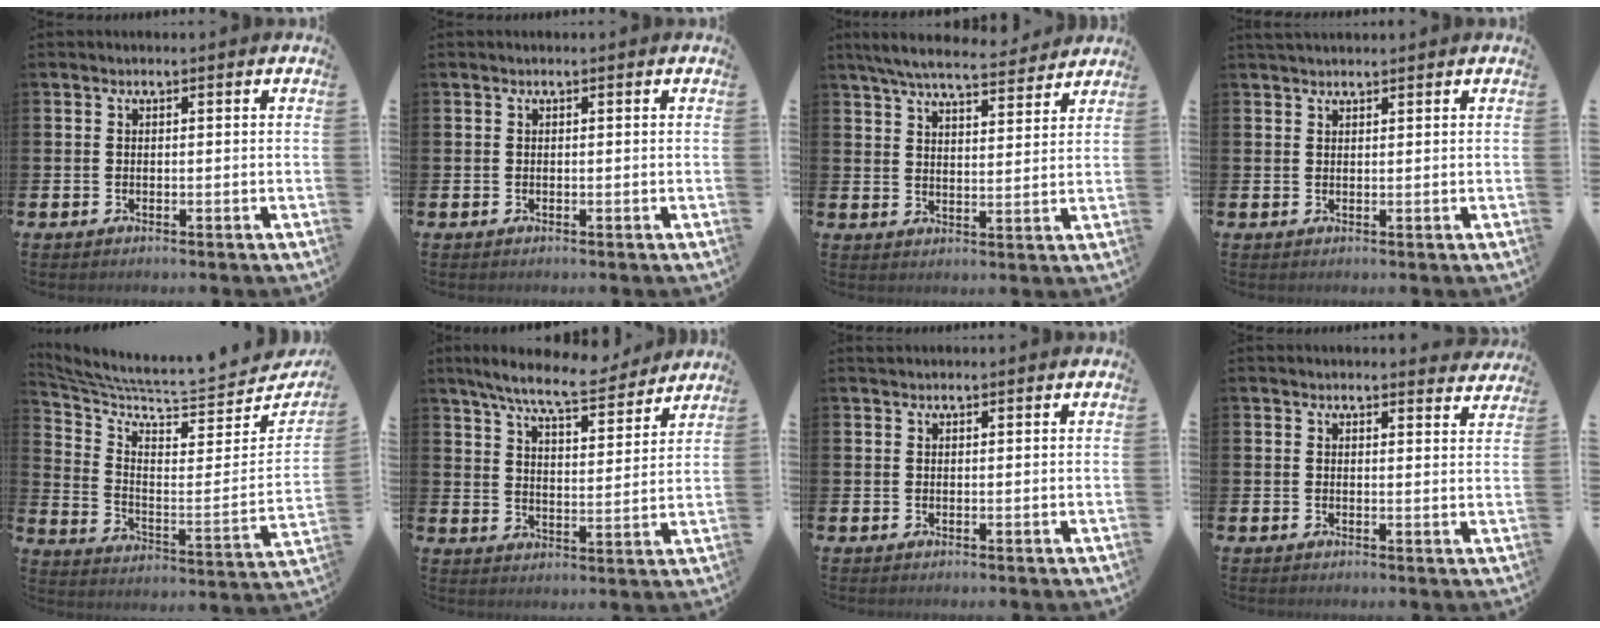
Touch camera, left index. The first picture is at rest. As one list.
[{"total": 0.0}, {"total": 6.9, "force": [6.5, 1.1, 2.2], "torque": [-0.054, -0.038, 0.112]}, {"total": 1.5, "force": [1.5, 0.3, 0.3], "torque": [0.001, -0.003, 0.025]}, {"total": 6.9, "force": [6.2, 1.2, 2.8], "torque": [-0.076, -0.073, 0.097]}, {"total": 8.7, "force": [7.9, 1.1, 3.6], "torque": [-0.094, -0.041, 0.138]}, {"total": 0.8, "force": [0.8, 0.2, 0.1], "torque": [0.007, -0.002, 0.012]}, {"total": 2.3, "force": [2.3, 0.2, 0.0], "torque": [0.005, -0.014, 0.039]}]